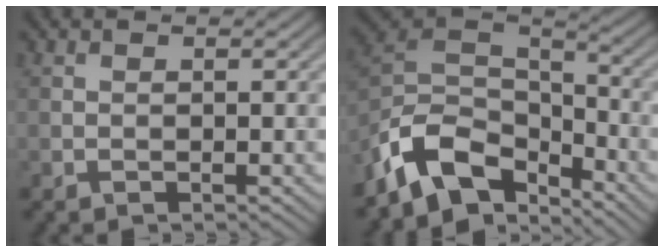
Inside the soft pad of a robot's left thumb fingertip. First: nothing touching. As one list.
[{"total": 11.8, "force": [-7.4, 6.3, 6.7], "torque": [-0.144, 0.003, -0.159]}]